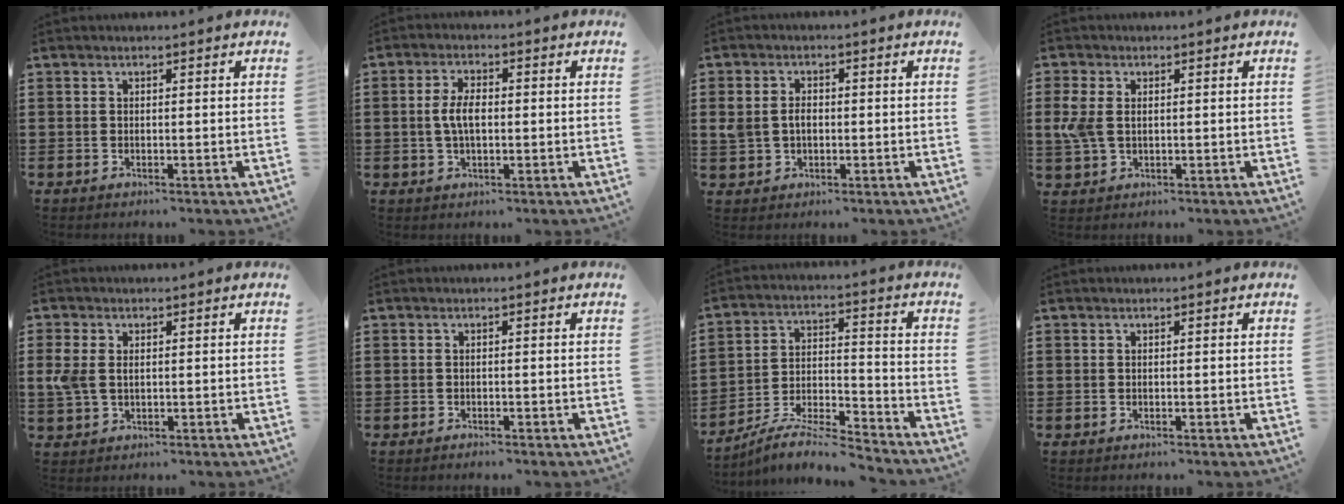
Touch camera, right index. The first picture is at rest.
{"total": 4.5, "force": [-0.1, 2.0, 4.0], "torque": [-0.090, 0.001, -0.009]}
{"total": 2.8, "force": [0.0, 2.1, 1.8], "torque": [-0.045, 0.006, -0.003]}
{"total": 4.0, "force": [0.5, 2.5, 3.1], "torque": [-0.085, 0.000, 0.004]}
{"total": 3.1, "force": [0.5, 1.9, 2.4], "torque": [-0.064, 0.001, 0.006]}
{"total": 0.6, "force": [-0.6, 0.0, 0.1], "torque": [-0.004, -0.003, -0.012]}
{"total": 7.5, "force": [-7.1, 0.3, 2.4], "torque": [-0.048, 0.002, -0.140]}
{"total": 0.0}